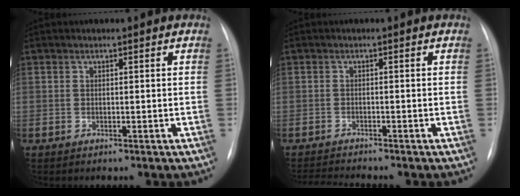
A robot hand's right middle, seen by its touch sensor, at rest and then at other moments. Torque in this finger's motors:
{"motor_torque": [0.19, -0.29, 0.00, 0.00]}